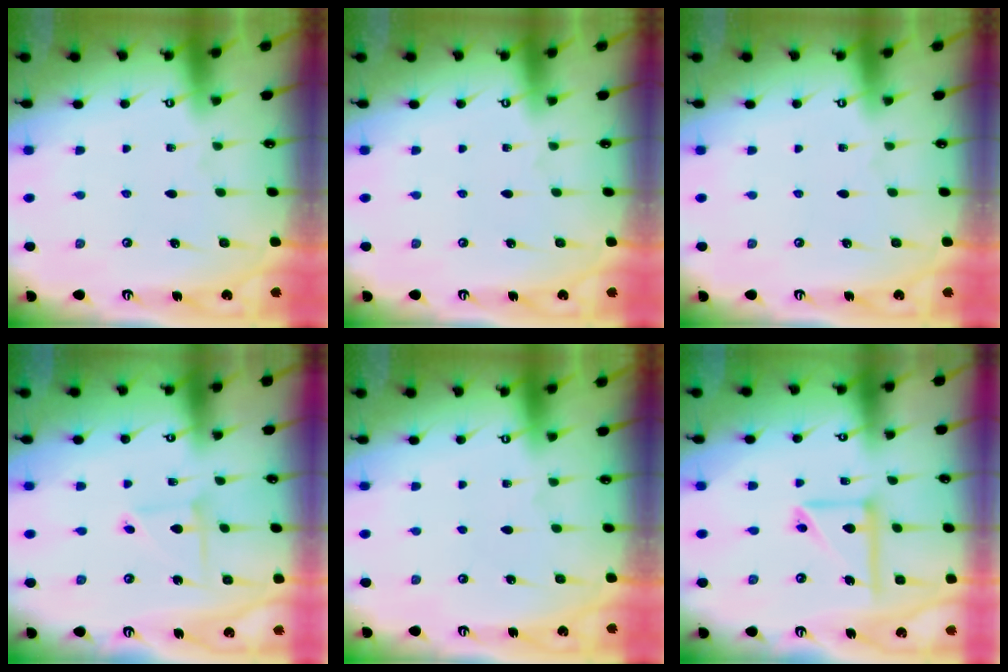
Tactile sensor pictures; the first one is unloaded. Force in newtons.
{"total": 0.0}
{"total": 0.0}
{"total": 3.1, "press": 3.1, "slide": 0.3}
{"total": 0.0}
{"total": 10.7, "press": 10.7, "slide": 1.4}